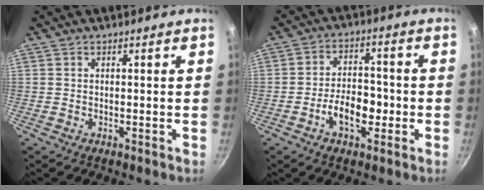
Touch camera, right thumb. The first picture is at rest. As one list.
[{"total": 8.6, "force": [-2.7, 5.0, 6.4], "torque": [-0.082, 0.025, -0.048]}]